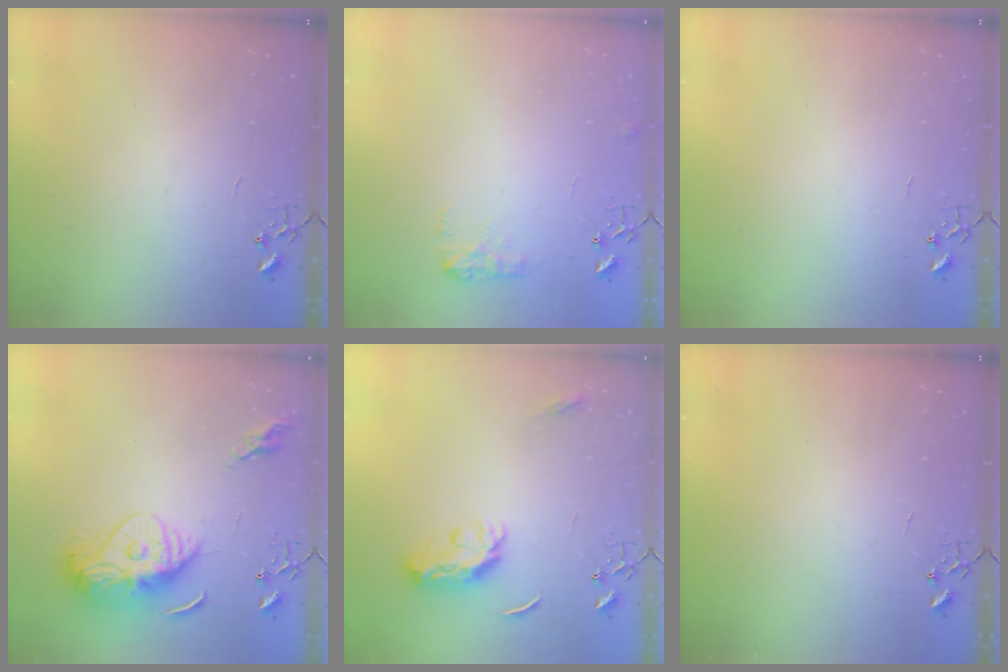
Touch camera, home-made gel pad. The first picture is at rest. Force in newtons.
{"total": 8.3, "press": 8.2, "slide": 0.3}
{"total": 0.0}
{"total": 15.5, "press": 15.4, "slide": 1.3}
{"total": 9.9, "press": 9.9, "slide": 0.3}
{"total": 0.0}